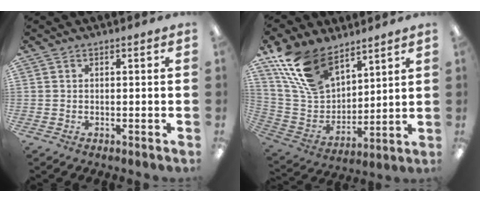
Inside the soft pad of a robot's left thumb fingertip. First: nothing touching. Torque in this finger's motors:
{"motor_torque": [2.43, 1.90, 1.76, -1.01, 0.20]}